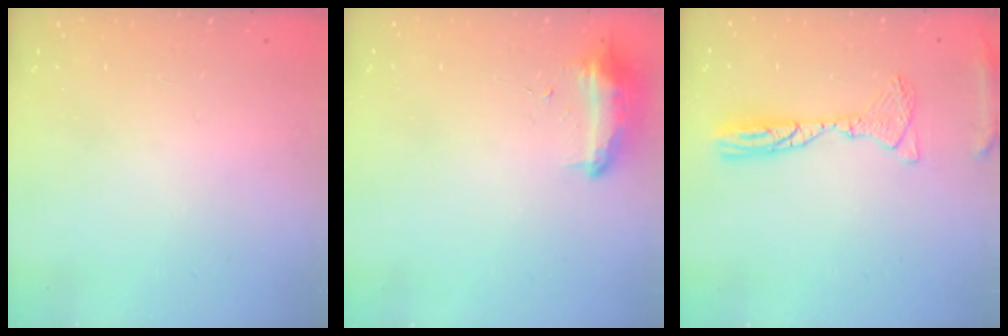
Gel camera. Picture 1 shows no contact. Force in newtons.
{"total": 8.7, "press": 8.7, "slide": 0.3}
{"total": 15.3, "press": 13.3, "slide": 7.6}